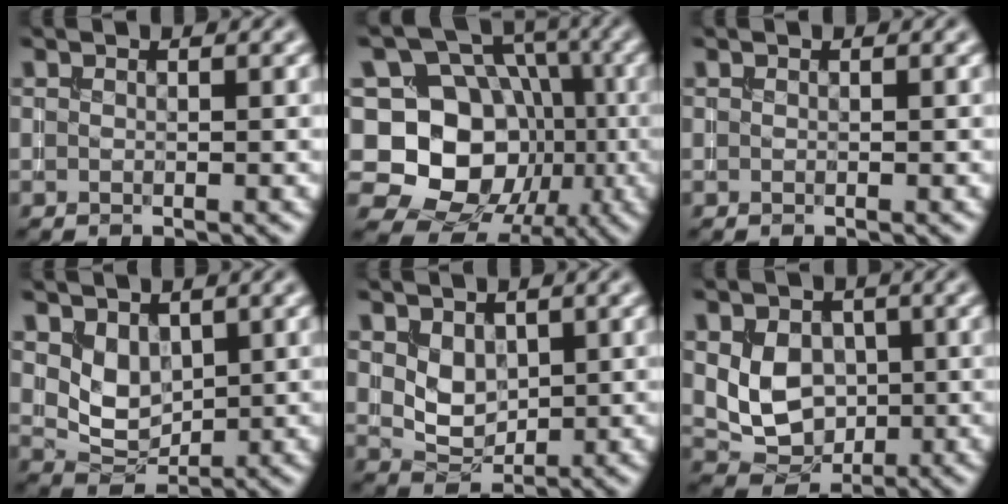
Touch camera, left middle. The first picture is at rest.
{"total": 14.0, "force": [-1.4, 12.0, 7.0], "torque": [-0.122, 0.017, -0.045]}
{"total": 0.0}
{"total": 3.1, "force": [1.3, 2.2, 1.9], "torque": [-0.038, -0.011, 0.030]}
{"total": 2.7, "force": [0.9, 1.9, 1.6], "torque": [-0.029, -0.008, 0.023]}
{"total": 5.0, "force": [0.3, 3.9, 3.0], "torque": [-0.054, -0.009, 0.009]}